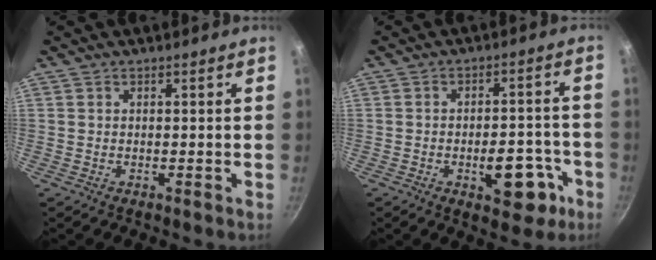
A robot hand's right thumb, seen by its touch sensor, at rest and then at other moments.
{"total": 10.3, "force": [-4.1, 5.3, 7.9], "torque": [-0.073, 0.031, -0.046]}